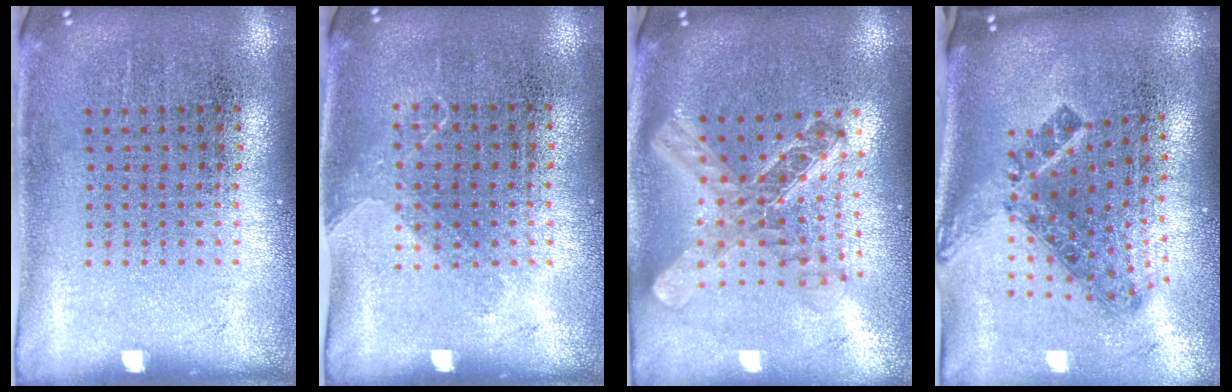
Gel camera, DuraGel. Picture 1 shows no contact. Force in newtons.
{"total": 1.1, "press": 0.8, "slide": 0.7}
{"total": 2.3, "press": 1.9, "slide": 1.3}
{"total": 1.9, "press": 1.3, "slide": 1.3}